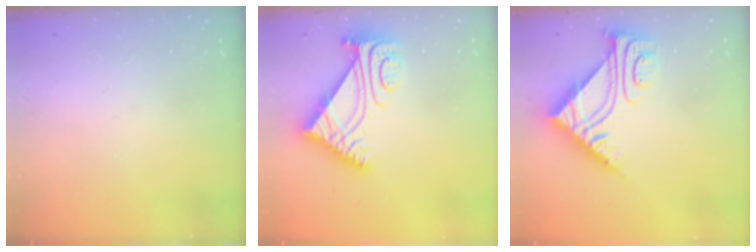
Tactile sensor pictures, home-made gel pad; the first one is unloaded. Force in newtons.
{"total": 9.3, "press": 9.3, "slide": 1.0}
{"total": 8.9, "press": 8.8, "slide": 0.7}